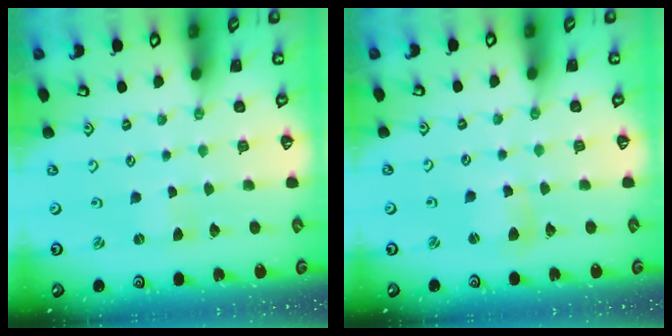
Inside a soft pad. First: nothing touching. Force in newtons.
{"total": 3.7, "press": 3.7, "slide": 0.3}